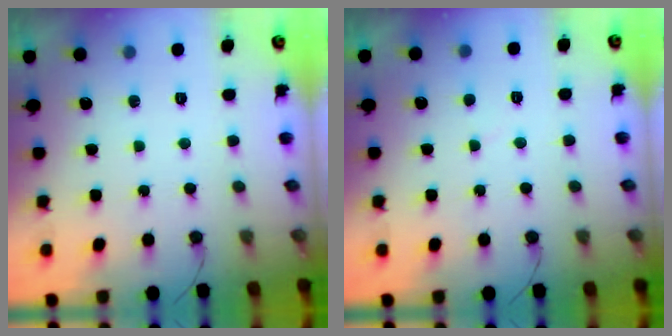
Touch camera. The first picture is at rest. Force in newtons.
{"total": 1.9, "press": 1.9, "slide": 0.2}